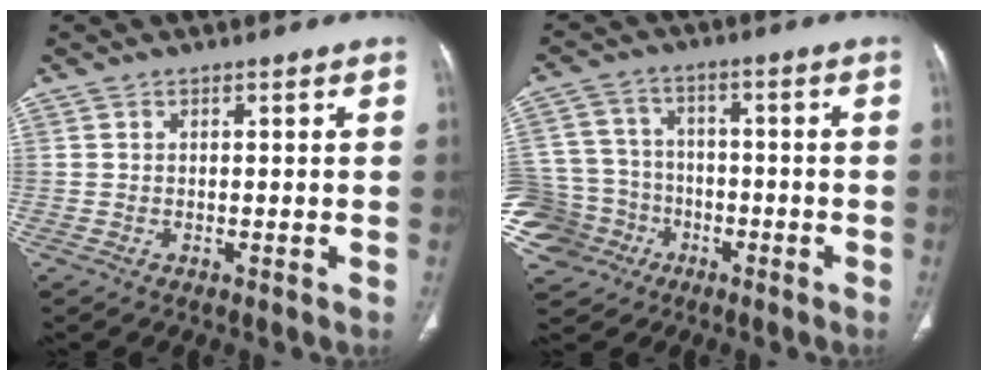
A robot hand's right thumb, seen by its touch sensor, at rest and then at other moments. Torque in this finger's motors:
{"motor_torque": [0.20, -0.02, -0.26, -0.93, 0.01]}